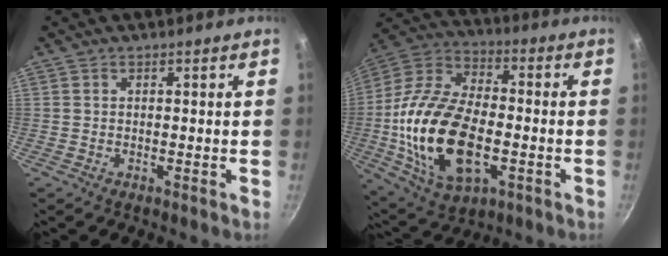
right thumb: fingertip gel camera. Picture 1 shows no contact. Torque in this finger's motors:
{"motor_torque": [-0.09, 1.47, 2.08, -0.67, 0.61]}